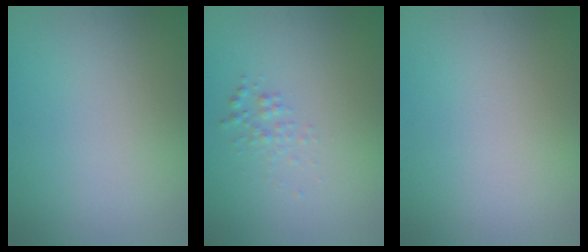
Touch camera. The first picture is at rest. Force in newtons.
{"total": 1.0, "press": 1.0, "slide": 0.0}
{"total": 0.0}